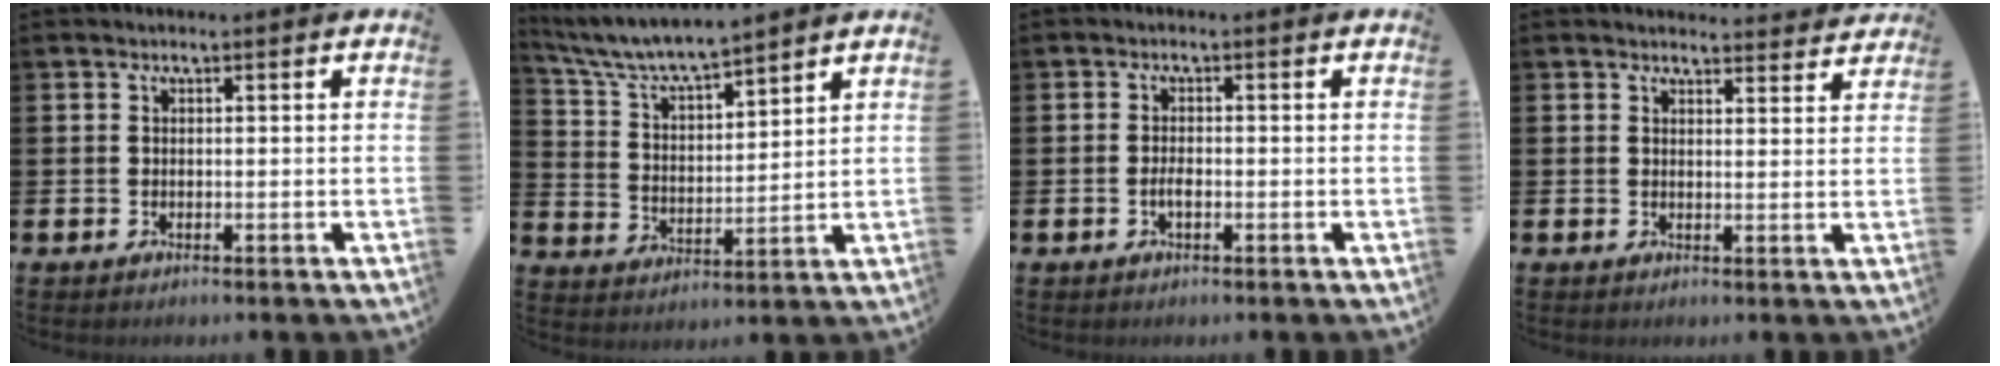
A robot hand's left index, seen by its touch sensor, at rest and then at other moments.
{"total": 6.1, "force": [5.8, 0.4, 1.8], "torque": [-0.066, -0.041, 0.099]}
{"total": 1.6, "force": [-0.5, 0.6, 1.3], "torque": [-0.017, -0.003, -0.013]}
{"total": 2.5, "force": [2.5, 0.3, 0.0], "torque": [0.004, -0.018, 0.042]}